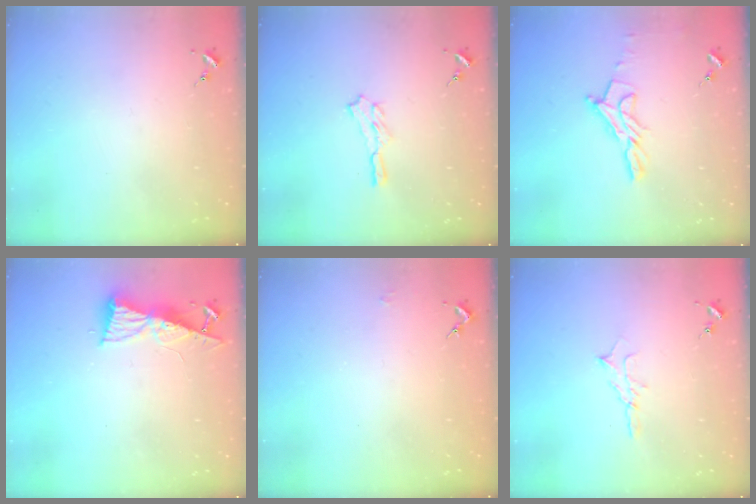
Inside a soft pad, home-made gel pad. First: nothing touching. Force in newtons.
{"total": 4.7, "press": 4.6, "slide": 0.5}
{"total": 12.2, "press": 12.1, "slide": 1.0}
{"total": 8.6, "press": 8.5, "slide": 1.1}
{"total": 2.1, "press": 2.1, "slide": 0.3}
{"total": 6.1, "press": 6.1, "slide": 0.6}